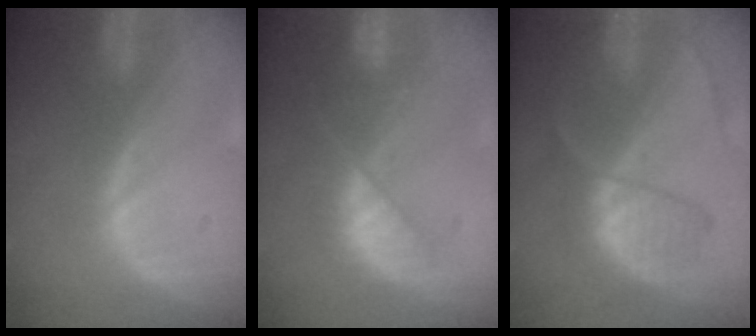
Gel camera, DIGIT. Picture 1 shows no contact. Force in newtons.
{"total": 7.4, "press": 7.2, "slide": 1.9}
{"total": 6.4, "press": 6.4, "slide": 0.6}